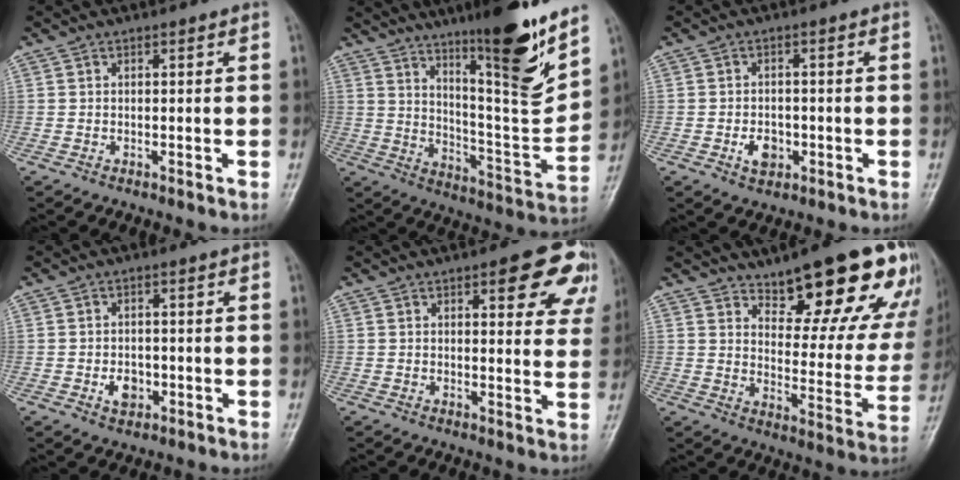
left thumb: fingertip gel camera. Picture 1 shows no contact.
{"total": 18.5, "force": [12.4, 2.4, 13.6], "torque": [-0.181, -0.087, 0.205]}
{"total": 4.0, "force": [-1.3, 2.9, 2.4], "torque": [-0.029, 0.004, -0.020]}
{"total": 3.6, "force": [-1.1, 2.7, 2.2], "torque": [-0.025, 0.003, -0.014]}
{"total": 12.0, "force": [6.3, 4.3, 9.2], "torque": [-0.067, -0.024, 0.067]}
{"total": 20.9, "force": [14.2, 7.2, 13.5], "torque": [-0.131, -0.076, 0.194]}